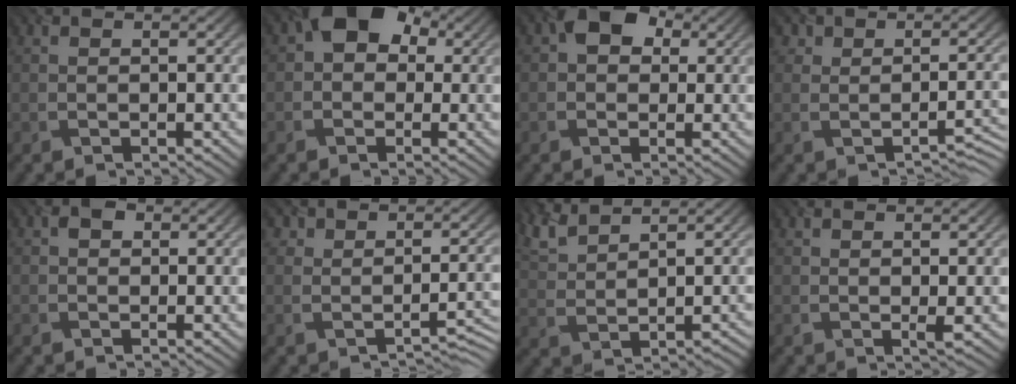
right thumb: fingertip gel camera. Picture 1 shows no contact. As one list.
[{"total": 7.6, "force": [1.8, 5.9, 4.4], "torque": [-0.055, 0.024, -0.004]}, {"total": 5.2, "force": [1.4, 4.1, 3.0], "torque": [-0.049, 0.010, 0.010]}, {"total": 2.1, "force": [-0.1, 1.8, 1.0], "torque": [-0.007, -0.001, -0.005]}, {"total": 1.4, "force": [0.3, 1.2, 0.7], "torque": [-0.010, 0.002, 0.001]}, {"total": 2.0, "force": [-0.5, 1.7, 1.1], "torque": [-0.006, 0.001, -0.011]}, {"total": 5.3, "force": [4.4, 1.2, 2.7], "torque": [-0.074, 0.013, 0.097]}, {"total": 0.8, "force": [0.3, 0.1, 0.7], "torque": [-0.012, -0.005, 0.003]}]